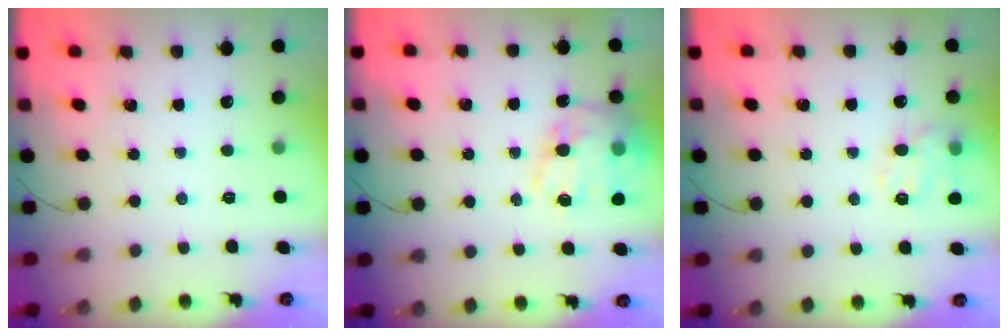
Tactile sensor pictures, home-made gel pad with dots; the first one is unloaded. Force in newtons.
{"total": 17.7, "press": 17.3, "slide": 3.9}
{"total": 11.6, "press": 11.5, "slide": 1.7}